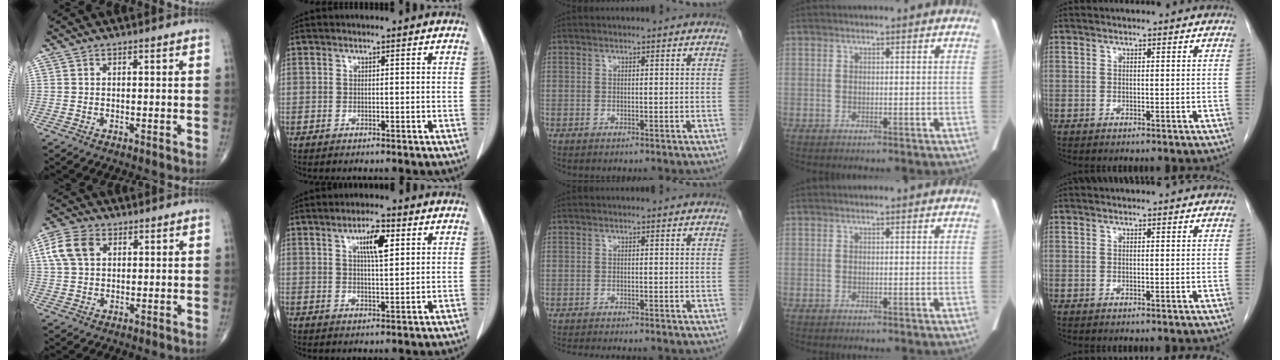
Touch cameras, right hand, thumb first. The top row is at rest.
{"thumb": {"total": 7.6, "force": [2.5, 5.2, 4.9], "torque": [-0.098, 0.009, 0.046]}, "index": {"total": 5.8, "force": [2.3, 1.4, 5.1], "torque": [-0.088, 0.003, 0.040]}, "middle": {"total": 6.3, "force": [-5.6, 0.6, 2.7], "torque": [-0.025, -0.009, -0.082]}}